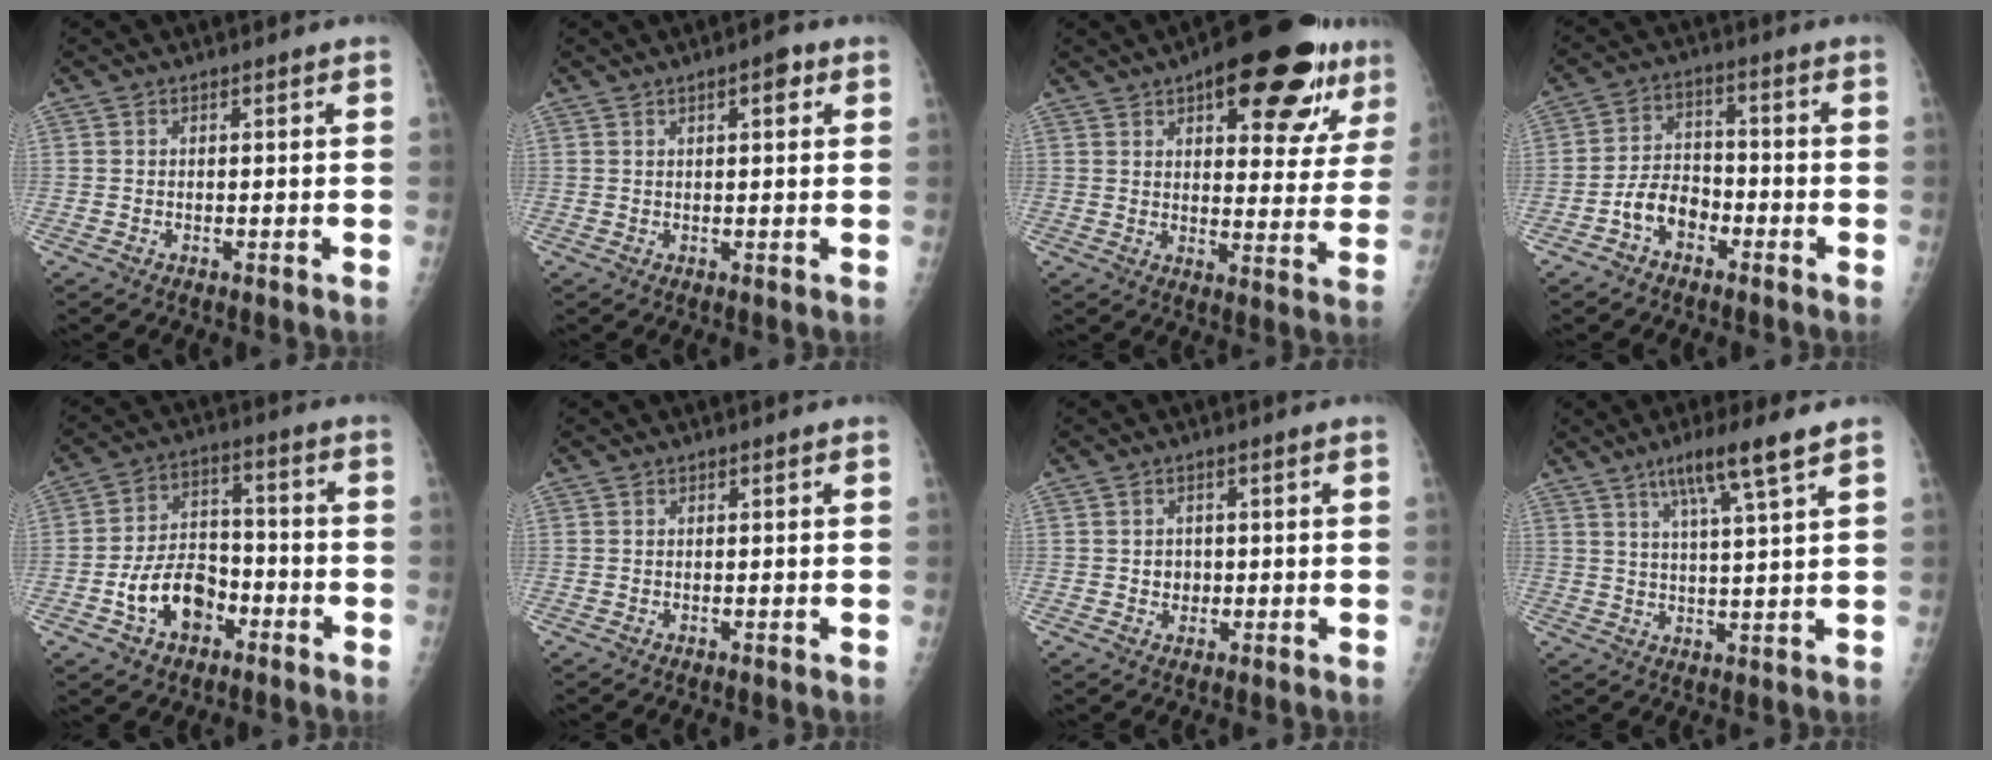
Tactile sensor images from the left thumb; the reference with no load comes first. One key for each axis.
{"total": 3.1, "fx": 1.5, "fy": 1.0, "fz": 2.6, "tx": -0.032, "ty": -0.001, "tz": 0.018}
{"total": 21.4, "fx": 11.5, "fy": 8.1, "fz": 16.1, "tx": -0.175, "ty": -0.022, "tz": 0.156}
{"total": 6.9, "fx": -3.5, "fy": 4.6, "fz": 3.7, "tx": -0.052, "ty": 0.034, "tz": -0.069}
{"total": 11.1, "fx": -4.7, "fy": 7.4, "fz": 6.8, "tx": -0.096, "ty": 0.040, "tz": -0.080}
{"total": 0.0}
{"total": 2.3, "fx": -0.1, "fy": 2.0, "fz": 1.0, "tx": -0.002, "ty": 0.004, "tz": 0.001}
{"total": 8.8, "fx": 5.3, "fy": -0.1, "fz": 7.0, "tx": -0.125, "ty": -0.020, "tz": 0.094}